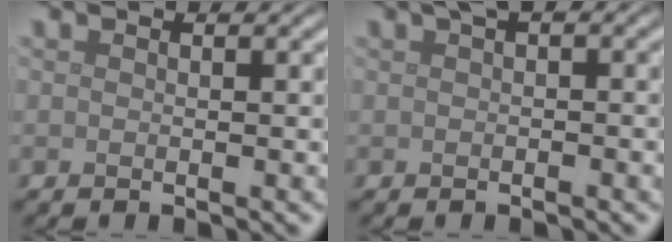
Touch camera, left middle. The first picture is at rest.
{"total": 1.7, "force": [0.6, 0.5, 1.6], "torque": [-0.019, 0.007, 0.009]}